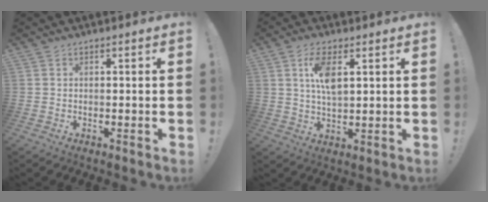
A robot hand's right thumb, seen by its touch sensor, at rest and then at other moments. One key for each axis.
{"total": 8.4, "fx": 3.0, "fy": 3.6, "fz": 7.0, "tx": -0.122, "ty": -0.001, "tz": 0.052}